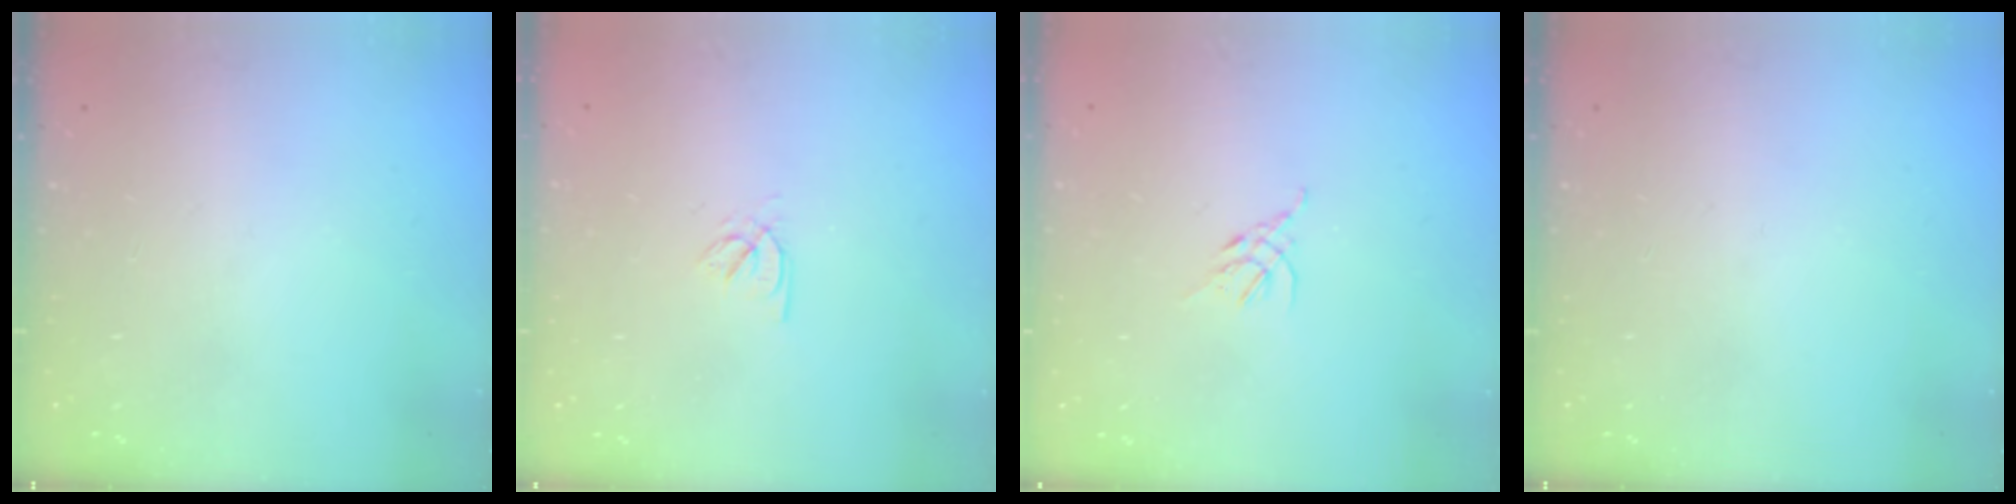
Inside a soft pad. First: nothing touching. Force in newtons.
{"total": 2.3, "press": 2.2, "slide": 0.3}
{"total": 2.7, "press": 2.6, "slide": 0.7}
{"total": 0.0}